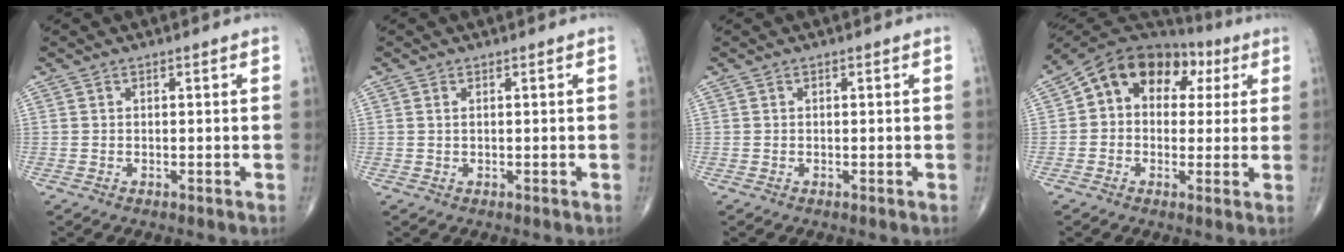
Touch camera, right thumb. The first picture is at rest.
{"total": 0.6, "force": [0.3, 0.2, 0.5], "torque": [-0.013, 0.004, 0.006]}
{"total": 0.0}
{"total": 14.5, "force": [3.8, 10.4, 9.4], "torque": [-0.113, 0.037, 0.051]}